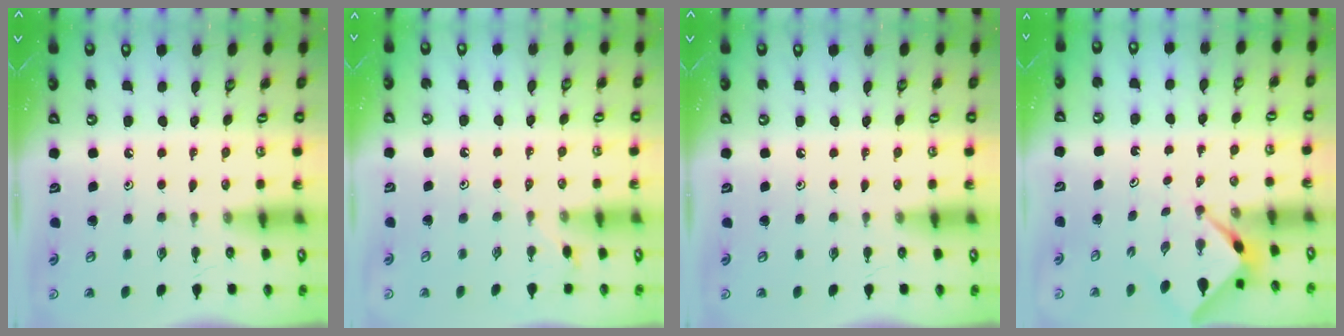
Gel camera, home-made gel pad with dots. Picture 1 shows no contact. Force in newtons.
{"total": 4.2, "press": 4.2, "slide": 0.6}
{"total": 0.0}
{"total": 2.1, "press": 2.1, "slide": 0.3}